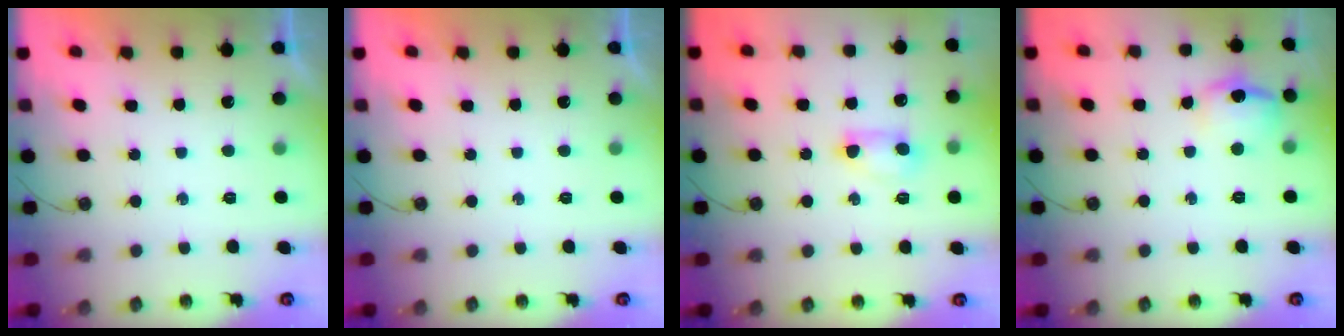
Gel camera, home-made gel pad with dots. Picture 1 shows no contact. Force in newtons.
{"total": 0.0}
{"total": 5.4, "press": 5.3, "slide": 1.1}
{"total": 11.1, "press": 11.1, "slide": 0.9}